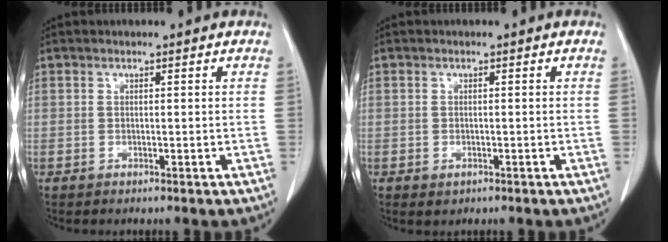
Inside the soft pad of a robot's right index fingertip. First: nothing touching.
{"total": 1.0, "force": [-0.4, 0.7, 0.5], "torque": [-0.008, 0.000, 0.001]}